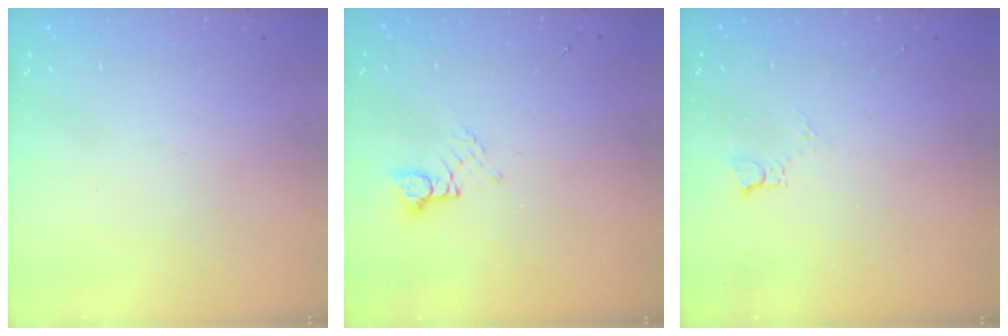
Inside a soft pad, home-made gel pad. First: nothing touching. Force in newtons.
{"total": 2.9, "press": 2.9, "slide": 0.4}
{"total": 2.5, "press": 2.5, "slide": 0.4}